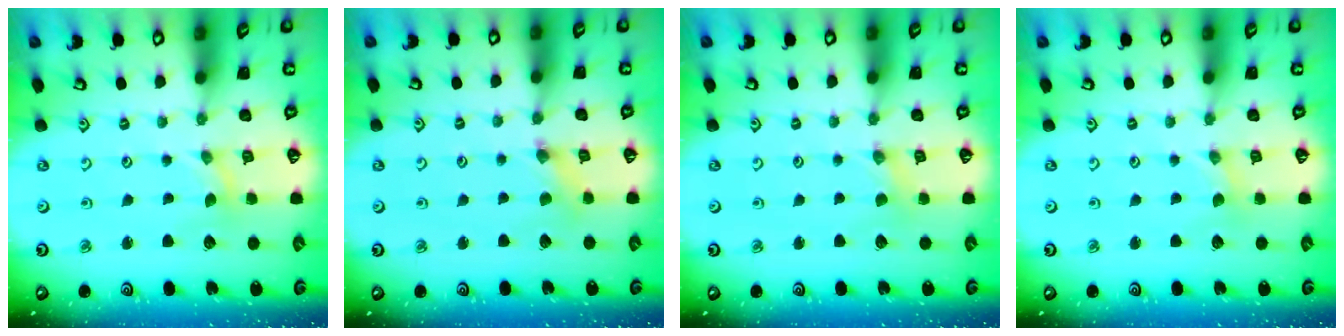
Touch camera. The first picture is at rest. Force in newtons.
{"total": 2.1, "press": 2.1, "slide": 0.3}
{"total": 1.1, "press": 1.1, "slide": 0.2}
{"total": 0.0}